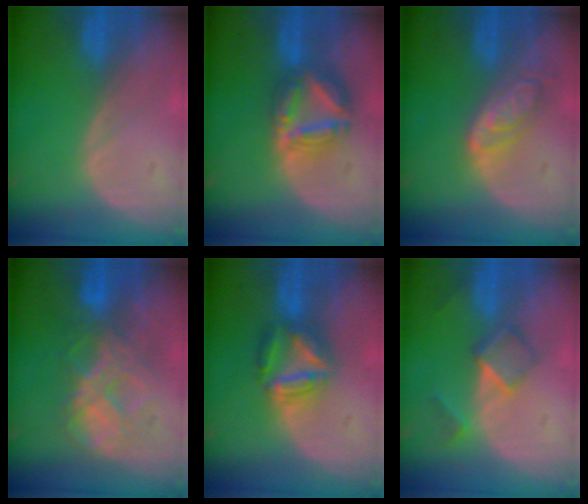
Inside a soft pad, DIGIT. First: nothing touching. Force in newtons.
{"total": 8.0, "press": 7.0, "slide": 4.0}
{"total": 6.2, "press": 5.5, "slide": 3.0}
{"total": 8.0, "press": 7.4, "slide": 2.9}
{"total": 6.6, "press": 6.2, "slide": 2.5}
{"total": 5.0, "press": 4.4, "slide": 2.4}